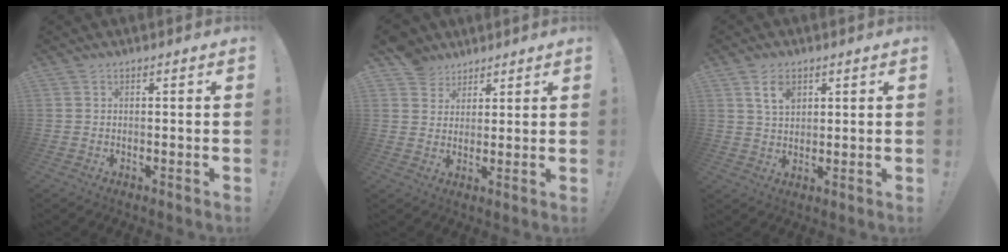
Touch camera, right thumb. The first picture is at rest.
{"total": 6.6, "force": [4.6, 4.7, 0.5], "torque": [-0.013, -0.033, 0.091]}
{"total": 6.3, "force": [3.0, 3.9, 3.9], "torque": [-0.063, -0.007, 0.055]}